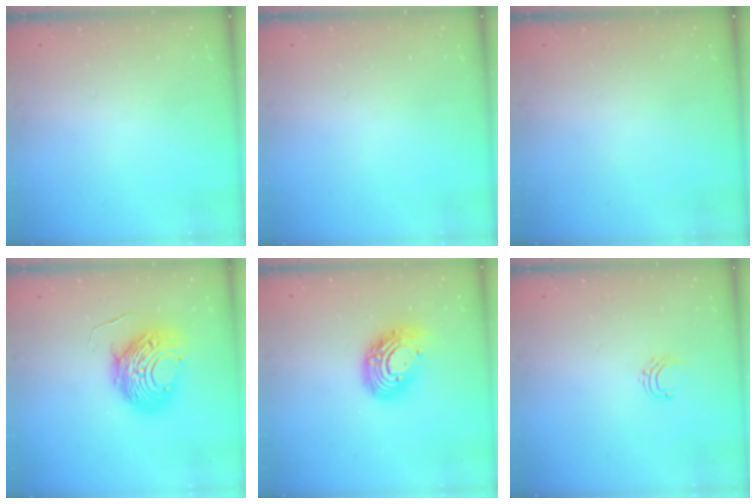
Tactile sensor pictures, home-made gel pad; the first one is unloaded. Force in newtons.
{"total": 0.0}
{"total": 0.0}
{"total": 11.6, "press": 11.5, "slide": 1.2}
{"total": 13.4, "press": 13.3, "slide": 1.4}
{"total": 4.5, "press": 4.5, "slide": 0.3}